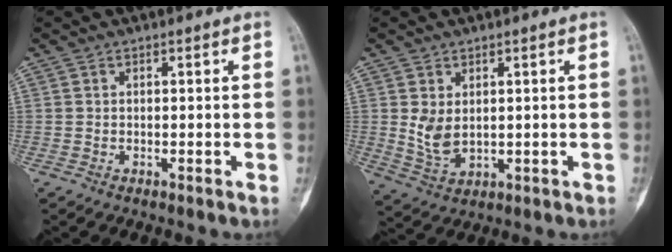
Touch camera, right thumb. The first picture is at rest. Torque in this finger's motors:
{"motor_torque": [0.44, 0.08, 0.71, 0.08, 0.04]}